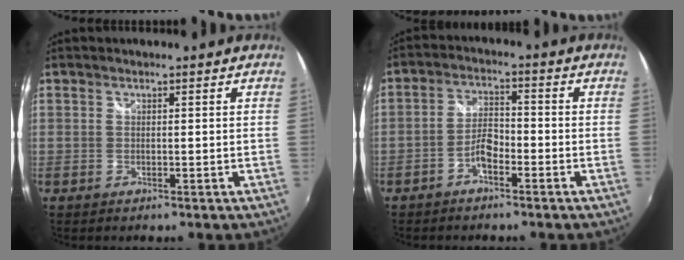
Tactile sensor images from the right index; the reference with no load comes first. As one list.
[{"total": 4.4, "force": [-2.6, 1.9, 3.0], "torque": [-0.063, 0.011, -0.049]}]